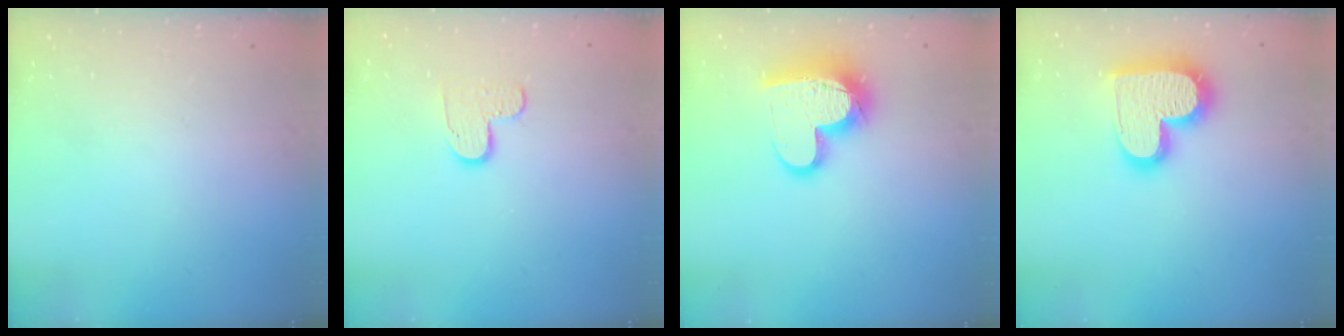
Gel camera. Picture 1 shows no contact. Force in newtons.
{"total": 5.5, "press": 5.5, "slide": 0.5}
{"total": 15.8, "press": 15.8, "slide": 1.2}
{"total": 17.7, "press": 17.6, "slide": 1.3}